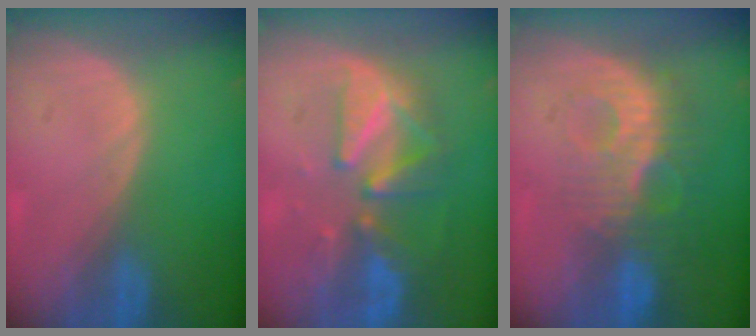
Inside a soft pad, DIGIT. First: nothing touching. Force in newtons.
{"total": 9.2, "press": 8.5, "slide": 3.4}
{"total": 9.3, "press": 8.4, "slide": 4.0}